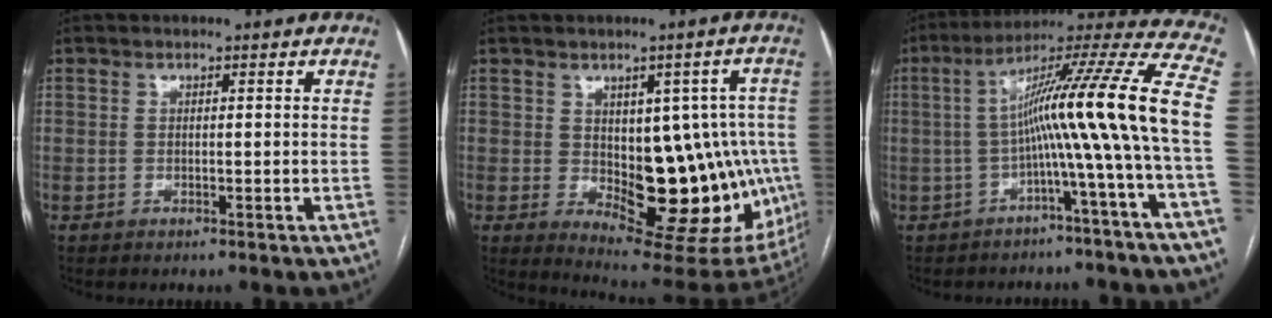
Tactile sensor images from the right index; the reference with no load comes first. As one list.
[{"total": 20.3, "force": [-2.4, 9.9, 17.6], "torque": [-0.171, 0.017, -0.003]}, {"total": 16.4, "force": [-2.2, -2.3, 16.0], "torque": [-0.226, 0.035, -0.046]}]